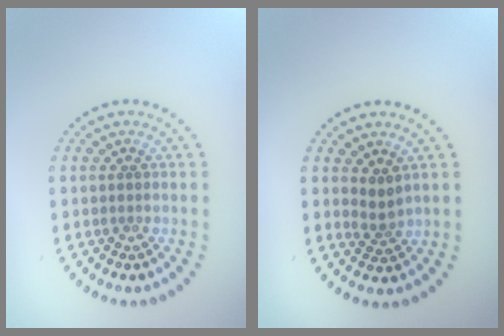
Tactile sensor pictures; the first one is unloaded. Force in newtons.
{"total": 1.9, "press": 1.3, "slide": 1.3}